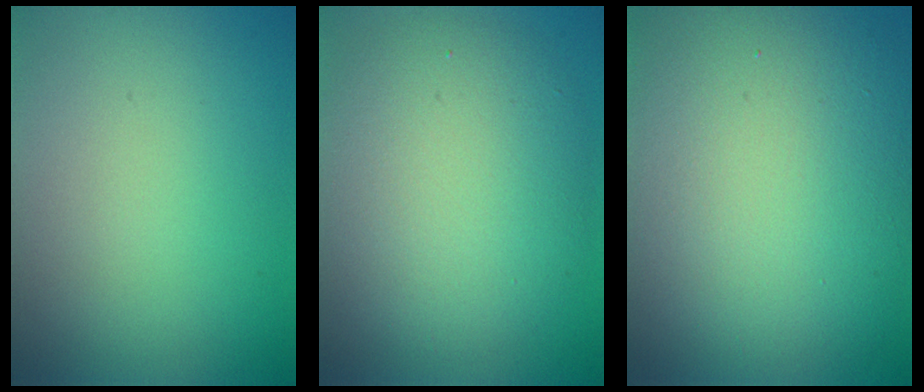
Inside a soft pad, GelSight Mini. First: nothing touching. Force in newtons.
{"total": 8.8, "press": 8.7, "slide": 0.5}
{"total": 16.2, "press": 16.1, "slide": 1.0}